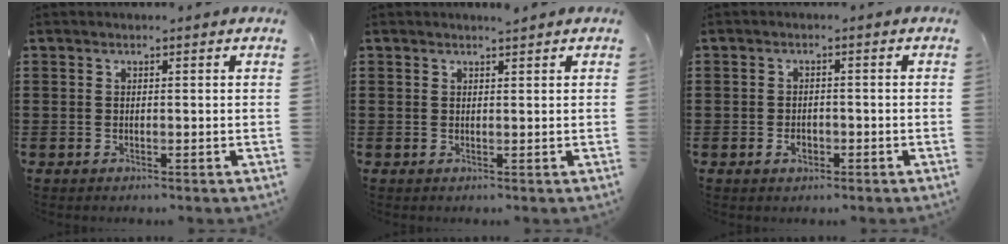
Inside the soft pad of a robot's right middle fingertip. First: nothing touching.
{"total": 0.6, "force": [0.5, -0.3, 0.0], "torque": [-0.008, 0.000, 0.011]}
{"total": 2.0, "force": [-1.0, 1.2, 1.2], "torque": [-0.027, -0.002, -0.020]}